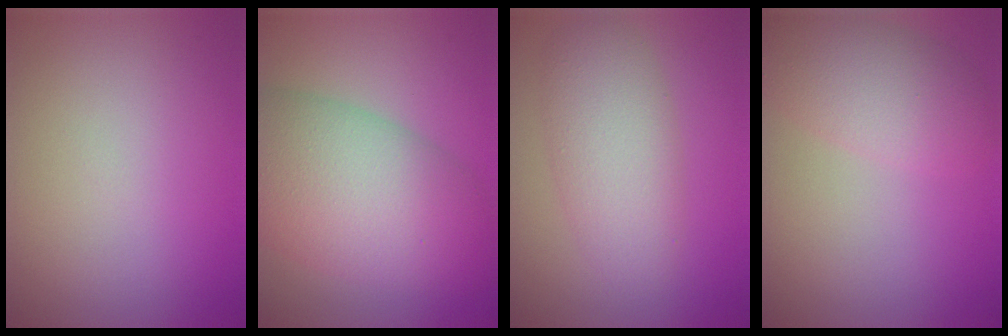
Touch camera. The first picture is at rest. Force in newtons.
{"total": 11.0, "press": 11.0, "slide": 0.2}
{"total": 4.9, "press": 4.9, "slide": 0.4}
{"total": 4.5, "press": 4.5, "slide": 0.1}